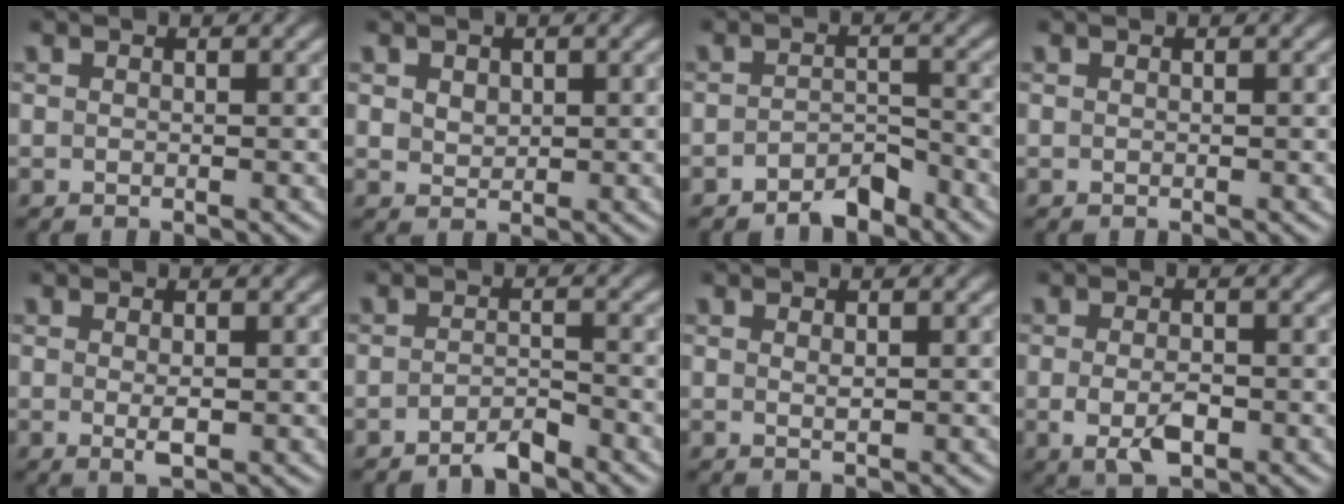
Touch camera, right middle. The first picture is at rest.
{"total": 1.5, "force": [0.6, 1.1, 0.7], "torque": [-0.013, -0.001, 0.014]}
{"total": 2.5, "force": [-2.2, 0.8, 1.0], "torque": [-0.013, 0.010, -0.040]}
{"total": 0.0}
{"total": 1.5, "force": [-0.1, 0.4, 1.5], "torque": [-0.027, -0.006, 0.000]}
{"total": 2.0, "force": [-1.7, 0.4, 1.1], "torque": [-0.017, 0.005, -0.033]}
{"total": 0.7, "force": [0.2, 0.2, 0.6], "torque": [-0.011, -0.001, 0.005]}
{"total": 2.9, "force": [-0.8, 1.4, 2.5], "torque": [-0.051, -0.008, -0.012]}